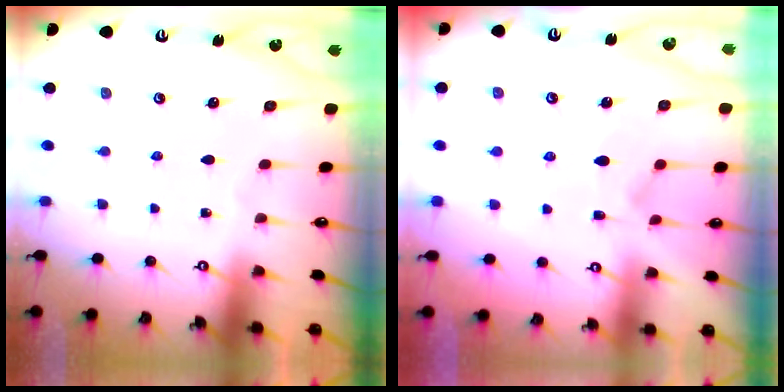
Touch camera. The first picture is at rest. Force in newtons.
{"total": 0.9, "press": 0.1, "slide": 0.9}